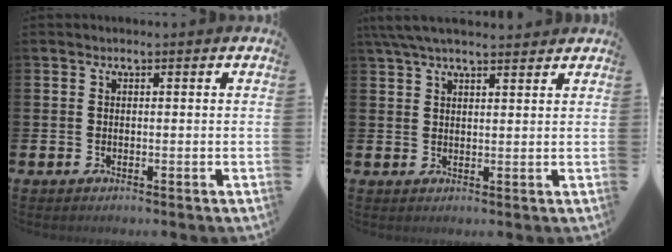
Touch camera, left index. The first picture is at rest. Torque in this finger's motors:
{"motor_torque": [0.64, -1.50, 0.61, 0.21]}